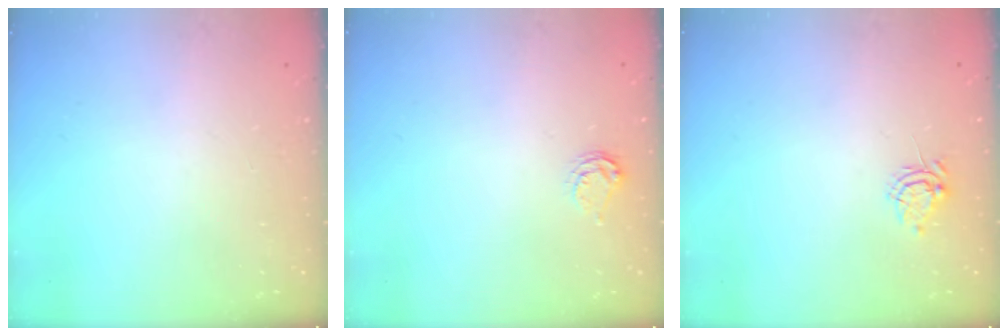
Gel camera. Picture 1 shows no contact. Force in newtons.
{"total": 5.0, "press": 5.0, "slide": 0.5}
{"total": 5.9, "press": 5.9, "slide": 0.5}